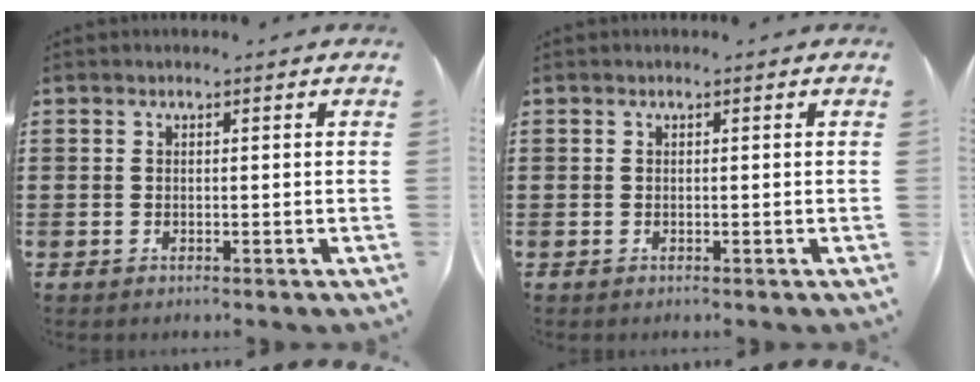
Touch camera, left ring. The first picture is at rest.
{"total": 0.0}